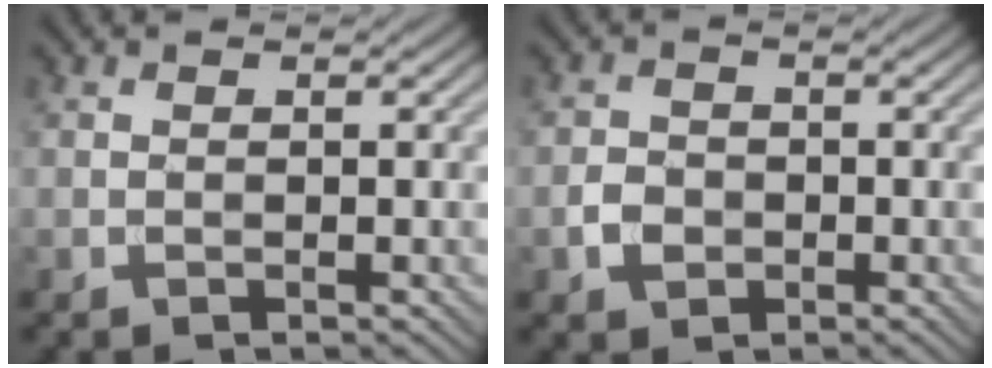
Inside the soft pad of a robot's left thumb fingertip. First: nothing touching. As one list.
[{"total": 2.6, "force": [-0.9, 2.1, 1.1], "torque": [-0.021, -0.002, -0.023]}]